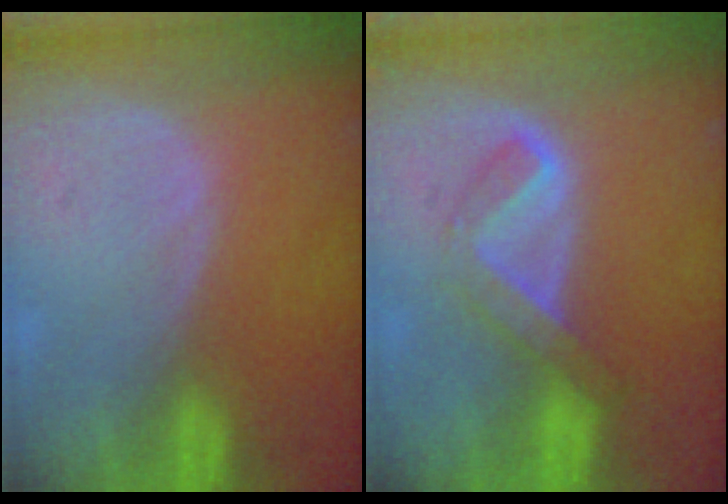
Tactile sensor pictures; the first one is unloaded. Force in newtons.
{"total": 5.3, "press": 4.6, "slide": 2.7}